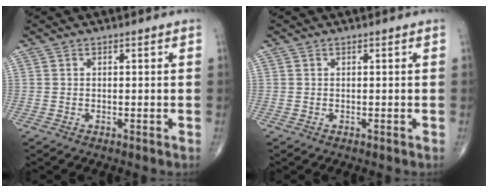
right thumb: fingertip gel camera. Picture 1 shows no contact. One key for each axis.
{"total": 0.0}